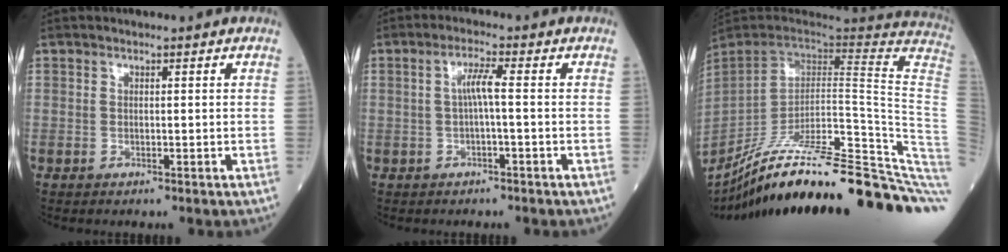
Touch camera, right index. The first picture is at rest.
{"total": 3.0, "force": [-0.1, 0.1, 3.0], "torque": [-0.055, 0.009, -0.001]}
{"total": 37.7, "force": [-29.4, 0.8, 23.6], "torque": [-0.207, -0.051, -0.409]}